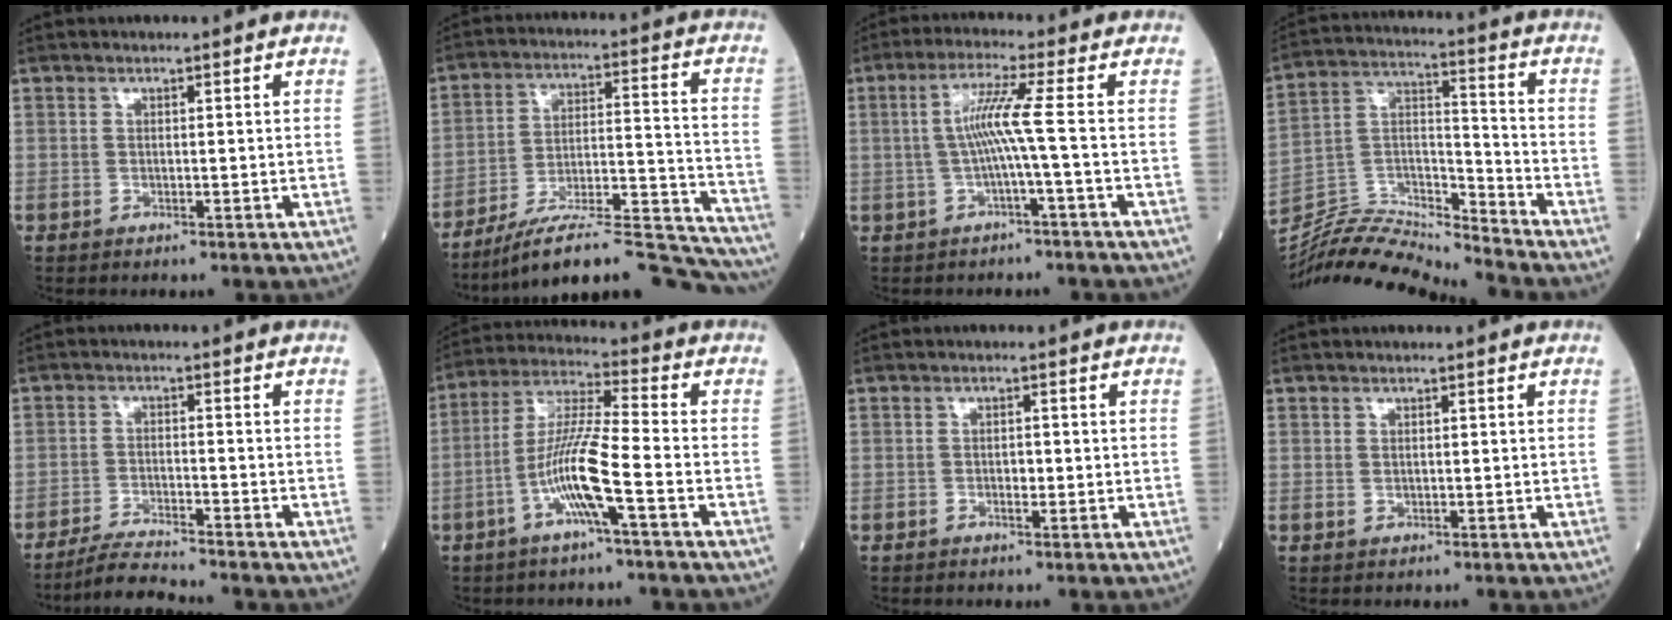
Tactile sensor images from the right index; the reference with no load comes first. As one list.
[{"total": 21.9, "force": [-20.4, 1.2, 8.0], "torque": [-0.075, 0.028, -0.302]}, {"total": 5.7, "force": [-0.4, -1.4, 5.5], "torque": [-0.111, 0.014, -0.004]}, {"total": 15.3, "force": [-15.1, -1.0, 2.2], "torque": [-0.038, 0.038, -0.281]}, {"total": 5.3, "force": [-4.9, -1.0, 1.5], "torque": [-0.029, -0.021, -0.094]}, {"total": 10.3, "force": [-3.8, 0.1, 9.6], "torque": [-0.193, 0.003, -0.077]}, {"total": 1.5, "force": [-0.3, 0.7, 1.3], "torque": [-0.022, 0.002, -0.004]}, {"total": 0.7, "force": [0.2, 0.5, 0.4], "torque": [-0.006, -0.002, 0.007]}]